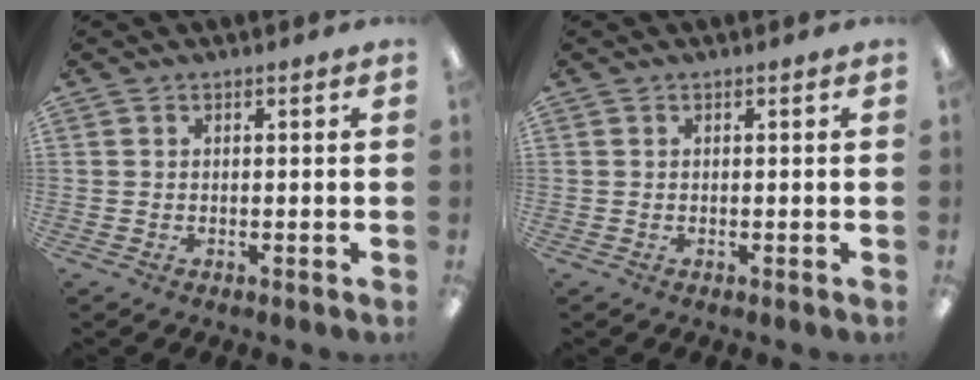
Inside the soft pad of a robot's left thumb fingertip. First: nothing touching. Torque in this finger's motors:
{"motor_torque": [-0.11, -0.04, 0.00, 0.00, 0.00]}